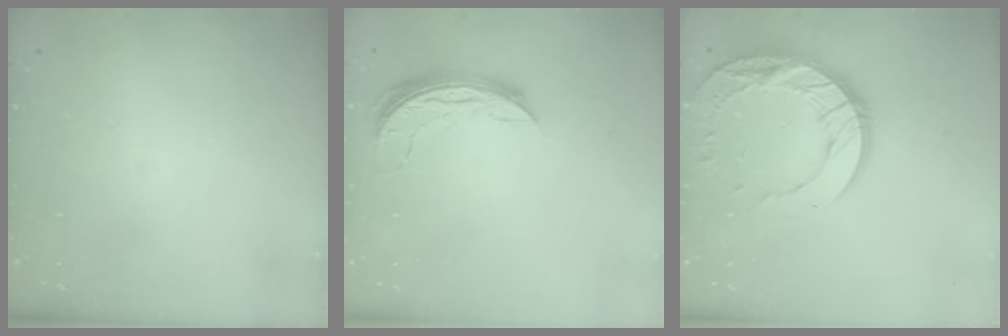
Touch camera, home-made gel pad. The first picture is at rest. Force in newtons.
{"total": 7.2, "press": 7.2, "slide": 0.7}
{"total": 14.8, "press": 14.7, "slide": 1.1}